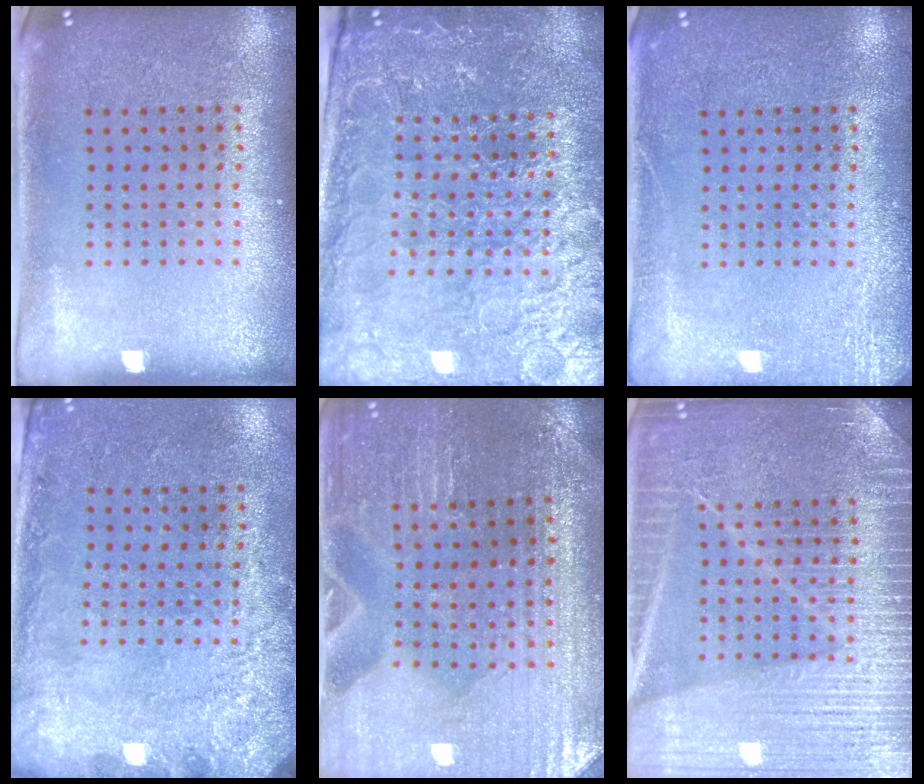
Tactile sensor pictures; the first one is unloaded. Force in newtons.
{"total": 4.7, "press": 4.4, "slide": 1.5}
{"total": 2.5, "press": 2.4, "slide": 0.3}
{"total": 2.8, "press": 2.0, "slide": 1.9}
{"total": 1.5, "press": 1.4, "slide": 0.2}
{"total": 6.8, "press": 6.7, "slide": 1.0}